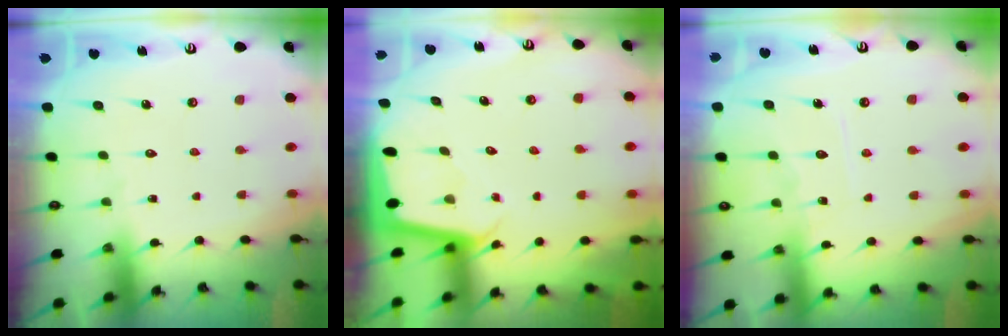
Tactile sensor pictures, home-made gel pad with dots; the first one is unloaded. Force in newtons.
{"total": 1.8, "press": 1.8, "slide": 0.1}
{"total": 7.7, "press": 7.6, "slide": 0.8}